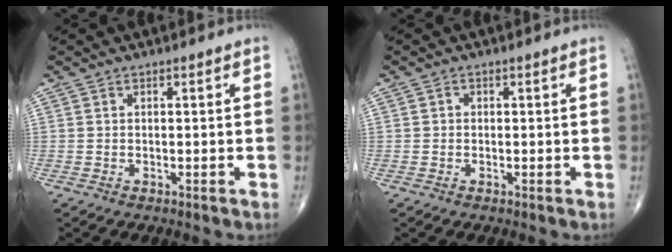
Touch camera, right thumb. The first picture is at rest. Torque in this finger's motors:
{"motor_torque": [-0.43, -0.20, -0.07, -0.09, -0.02]}